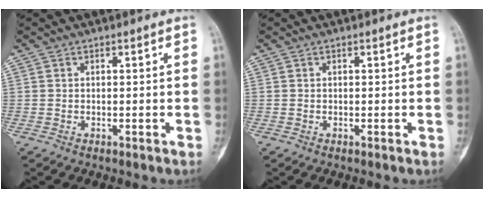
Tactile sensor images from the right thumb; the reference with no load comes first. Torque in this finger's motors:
{"motor_torque": [-0.13, -0.05, 0.29, -0.13, 0.02]}